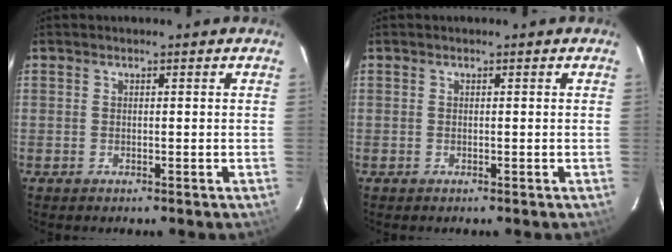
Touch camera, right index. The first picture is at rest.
{"total": 0.0}